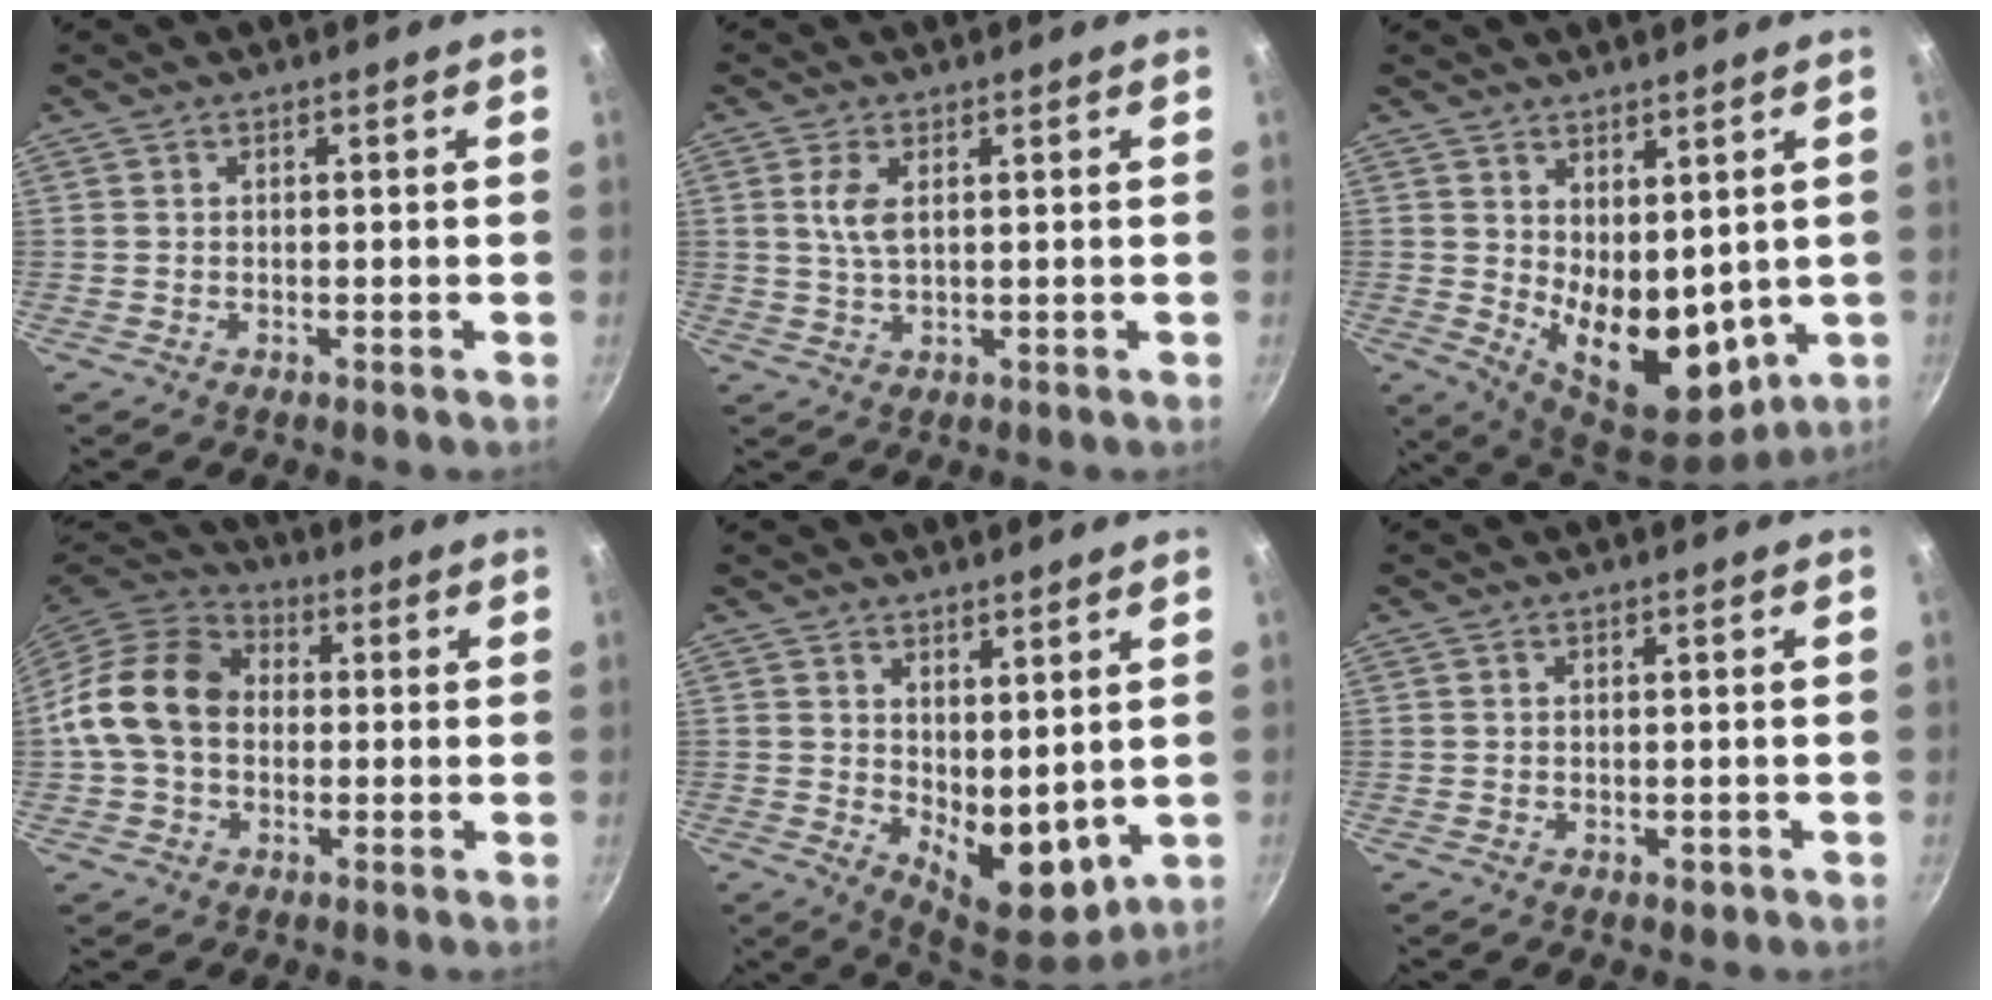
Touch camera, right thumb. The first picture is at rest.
{"total": 4.1, "force": [1.2, 1.8, 3.5], "torque": [-0.072, -0.005, 0.026]}
{"total": 13.3, "force": [1.9, 8.1, 10.4], "torque": [-0.129, -0.047, 0.054]}
{"total": 14.3, "force": [-0.1, 10.9, 9.2], "torque": [-0.142, 0.030, -0.020]}
{"total": 9.8, "force": [2.2, 5.4, 7.9], "torque": [-0.085, -0.040, 0.047]}
{"total": 1.3, "force": [-0.5, 0.7, 0.9], "torque": [-0.013, 0.001, -0.008]}